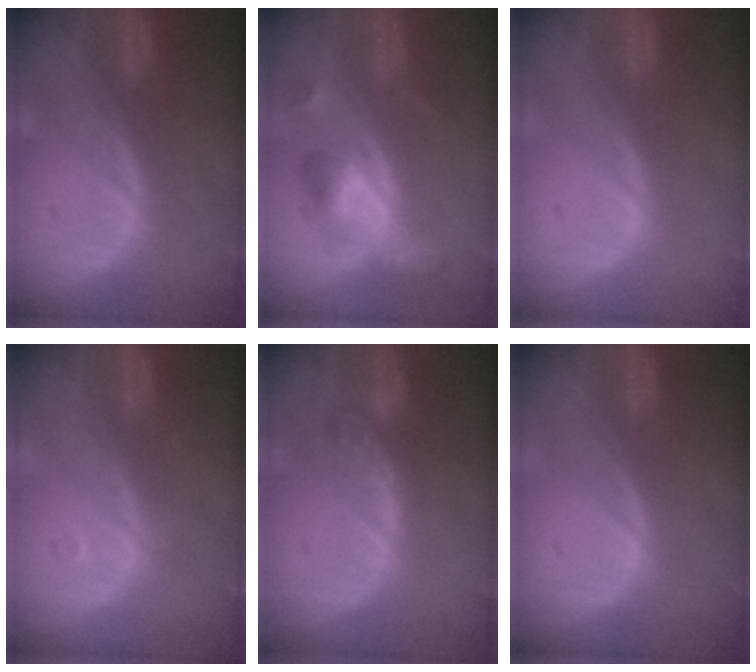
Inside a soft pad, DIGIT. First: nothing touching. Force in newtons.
{"total": 5.8, "press": 5.8, "slide": 0.2}
{"total": 0.0}
{"total": 0.8, "press": 0.8, "slide": 0.1}
{"total": 5.7, "press": 5.0, "slide": 2.6}
{"total": 0.0}